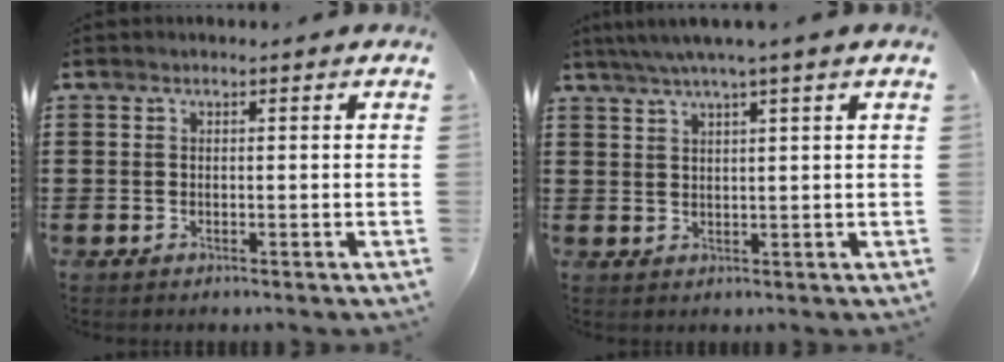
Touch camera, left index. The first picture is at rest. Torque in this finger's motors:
{"motor_torque": [1.36, -0.78, 0.62, 0.21]}